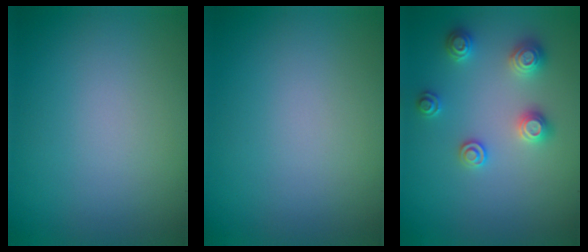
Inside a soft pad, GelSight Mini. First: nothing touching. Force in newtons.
{"total": 0.0}
{"total": 2.8, "press": 2.8, "slide": 0.5}